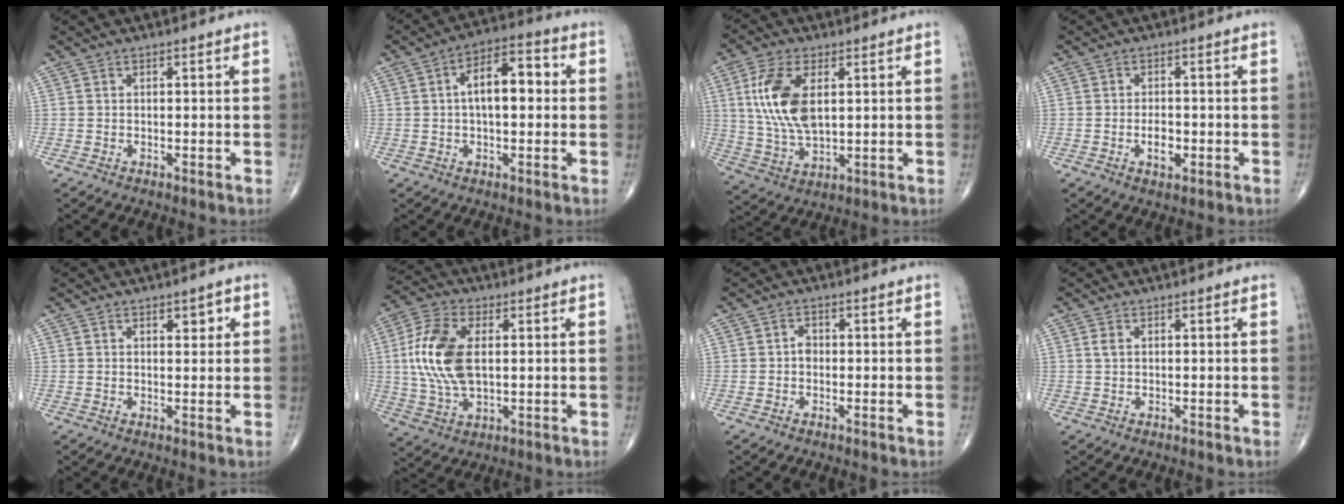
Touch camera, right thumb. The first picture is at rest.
{"total": 10.6, "force": [1.2, 5.2, 9.2], "torque": [-0.136, 0.028, 0.010]}
{"total": 12.7, "force": [3.0, 6.5, 10.6], "torque": [-0.217, -0.010, 0.063]}
{"total": 3.6, "force": [-1.0, 2.0, 2.8], "torque": [-0.040, 0.003, -0.015]}
{"total": 2.7, "force": [1.2, 1.2, 2.0], "torque": [-0.017, -0.004, 0.015]}
{"total": 14.0, "force": [1.6, 7.6, 11.7], "torque": [-0.248, 0.003, 0.031]}
{"total": 1.5, "force": [-0.3, 1.1, 0.9], "torque": [-0.006, 0.004, -0.009]}
{"total": 1.2, "force": [0.4, 0.7, 0.9], "torque": [-0.023, 0.007, 0.010]}